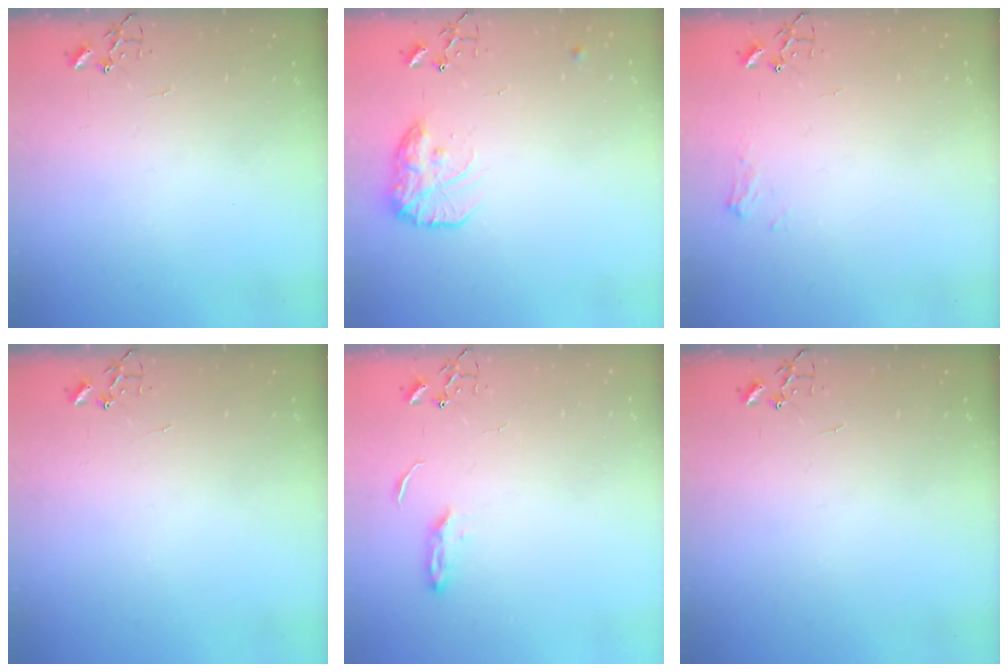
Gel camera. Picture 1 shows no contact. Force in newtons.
{"total": 14.7, "press": 14.7, "slide": 1.0}
{"total": 6.4, "press": 6.4, "slide": 0.2}
{"total": 0.0}
{"total": 3.1, "press": 3.0, "slide": 0.4}
{"total": 0.0}